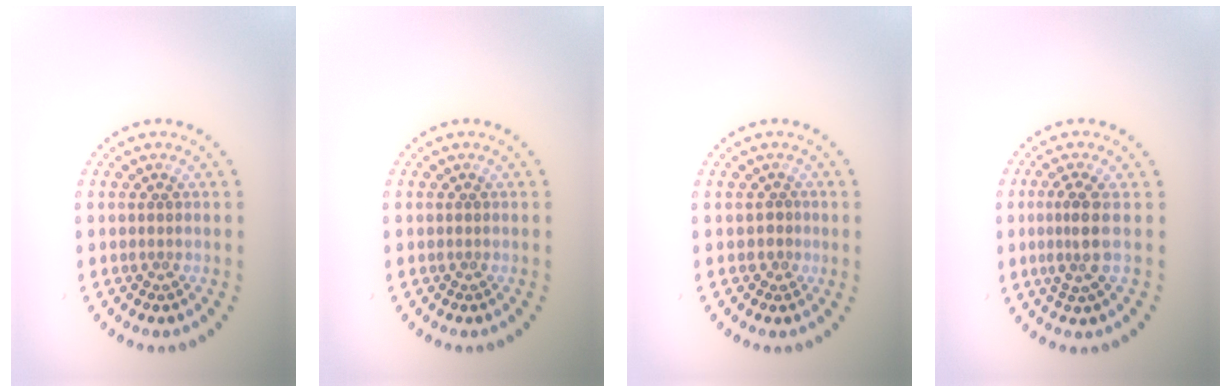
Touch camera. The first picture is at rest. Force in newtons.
{"total": 0.0}
{"total": 0.6, "press": 0.4, "slide": 0.5}
{"total": 2.5, "press": 1.9, "slide": 1.6}